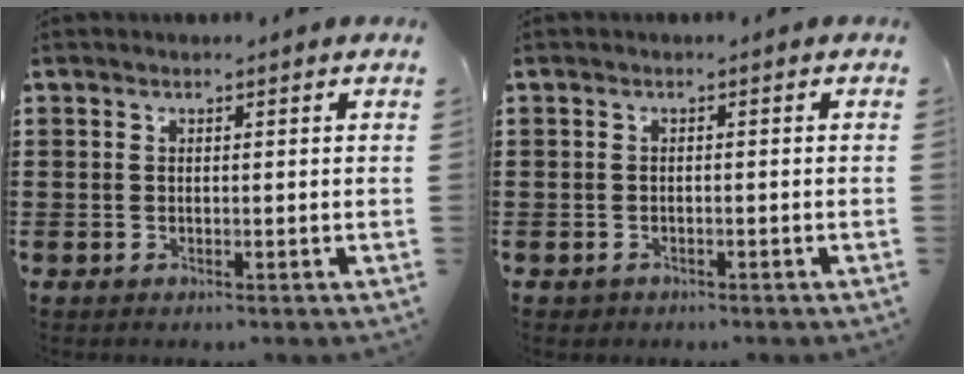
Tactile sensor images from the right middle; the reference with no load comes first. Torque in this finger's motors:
{"motor_torque": [-0.07, -0.05, 0.05, -0.01]}